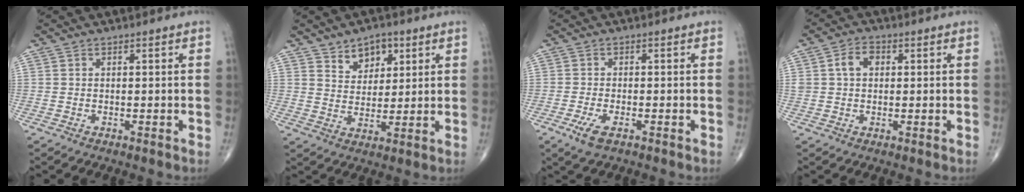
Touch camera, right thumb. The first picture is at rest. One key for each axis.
{"total": 3.3, "fx": 2.5, "fy": 2.1, "fz": 0.8, "tx": 0.008, "ty": -0.019, "tz": 0.043}
{"total": 3.6, "fx": -1.8, "fy": 1.5, "fz": 2.7, "tx": -0.064, "ty": -0.003, "tz": -0.032}
{"total": 4.4, "fx": 1.0, "fy": 3.2, "fz": 2.9, "tx": -0.050, "ty": 0.012, "tz": 0.017}